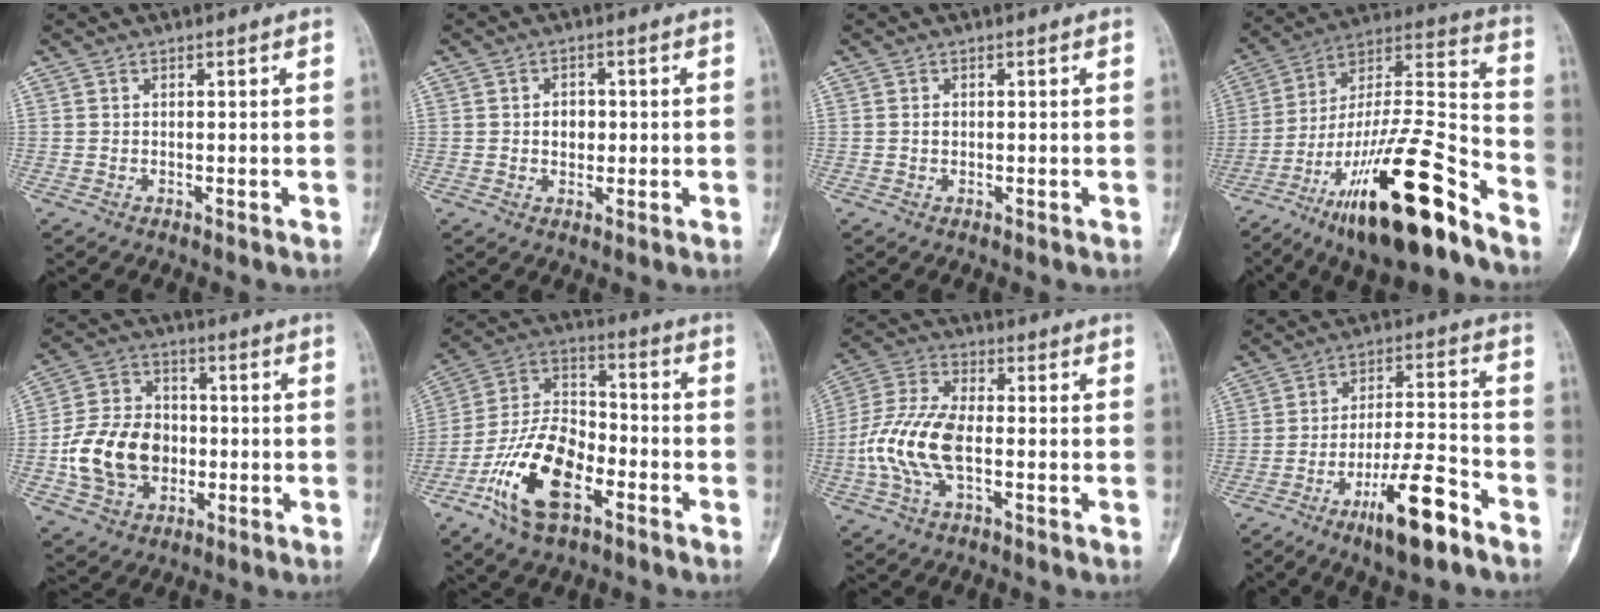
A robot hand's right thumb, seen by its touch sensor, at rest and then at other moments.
{"total": 3.5, "force": [0.0, 2.7, 2.2], "torque": [-0.010, 0.004, 0.001]}
{"total": 0.8, "force": [0.0, 0.6, 0.5], "torque": [-0.002, 0.002, 0.002]}
{"total": 26.6, "force": [-15.9, 6.2, 20.4], "torque": [-0.346, 0.077, -0.264]}
{"total": 15.6, "force": [-2.2, 11.9, 9.8], "torque": [-0.159, 0.025, -0.038]}
{"total": 17.7, "force": [-7.8, 9.2, 12.9], "torque": [-0.232, 0.051, -0.150]}
{"total": 12.5, "force": [-2.2, 6.2, 10.7], "torque": [-0.239, 0.027, -0.047]}
{"total": 13.4, "force": [-7.9, 3.2, 10.3], "torque": [-0.177, 0.053, -0.129]}